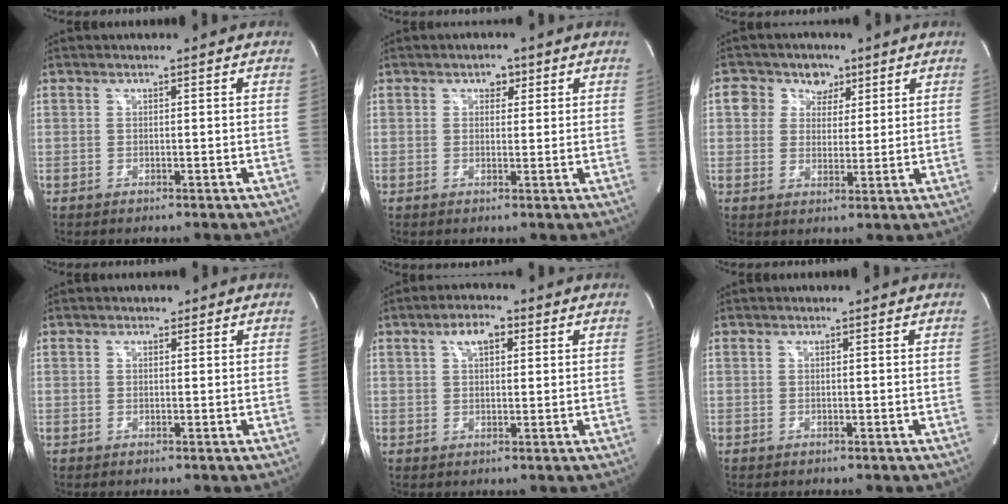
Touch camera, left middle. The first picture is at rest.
{"total": 2.0, "force": [1.0, 1.4, 1.0], "torque": [-0.013, 0.008, 0.014]}
{"total": 6.1, "force": [2.8, 5.2, 1.6], "torque": [-0.024, 0.023, 0.049]}
{"total": 0.8, "force": [0.5, 0.6, 0.2], "torque": [-0.001, 0.003, 0.005]}
{"total": 4.3, "force": [1.9, 1.9, 3.3], "torque": [-0.062, 0.016, 0.034]}
{"total": 0.0}